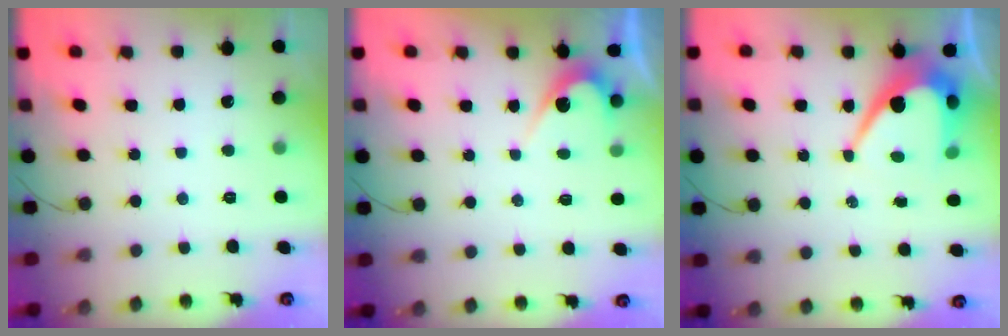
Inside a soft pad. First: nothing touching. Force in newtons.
{"total": 4.2, "press": 4.1, "slide": 0.2}
{"total": 9.4, "press": 9.4, "slide": 0.7}